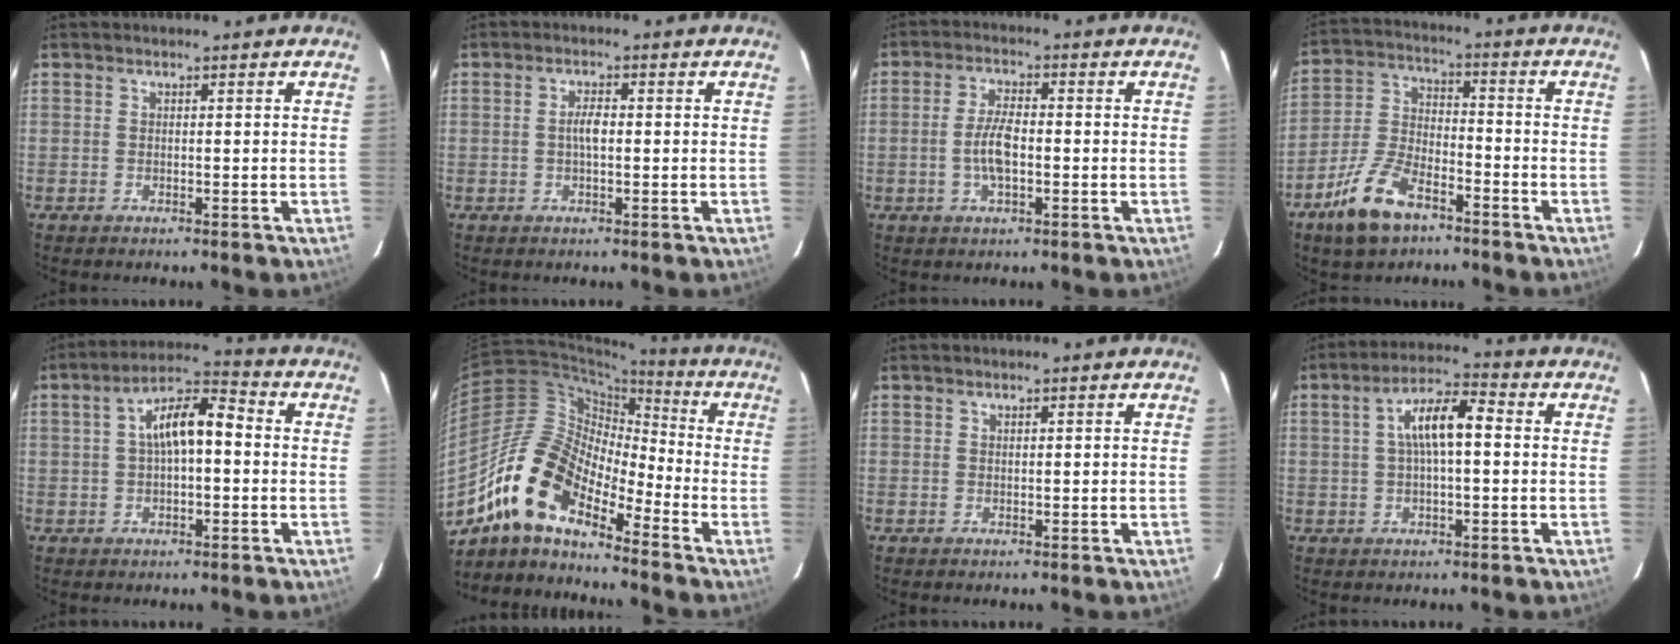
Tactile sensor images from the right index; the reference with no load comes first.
{"total": 2.4, "force": [-0.1, 0.8, 2.2], "torque": [-0.043, 0.004, -0.002]}
{"total": 5.7, "force": [-1.1, 2.0, 5.2], "torque": [-0.105, 0.003, -0.019]}
{"total": 12.2, "force": [-7.7, 5.8, 7.4], "torque": [-0.166, 0.003, -0.143]}
{"total": 9.0, "force": [0.6, 3.6, 8.3], "torque": [-0.148, 0.029, 0.009]}
{"total": 14.1, "force": [-10.3, 5.1, 8.1], "torque": [-0.134, 0.010, -0.214]}
{"total": 0.0}
{"total": 7.9, "force": [0.8, 2.4, 7.5], "torque": [-0.136, 0.018, 0.014]}